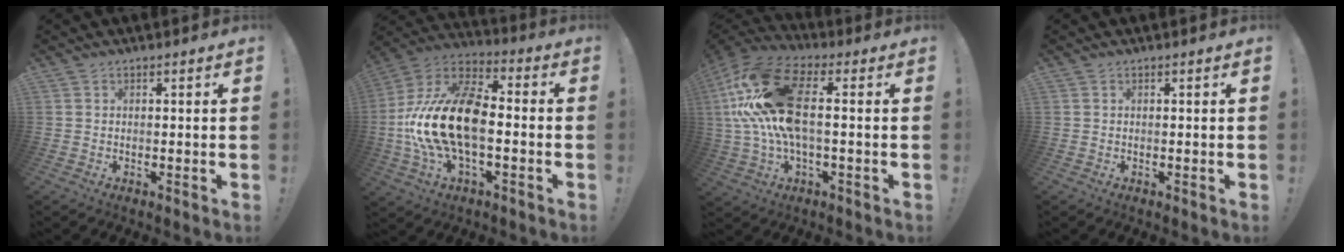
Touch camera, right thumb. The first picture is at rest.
{"total": 21.6, "force": [-2.5, 11.5, 18.1], "torque": [-0.353, 0.026, -0.034]}
{"total": 21.8, "force": [2.3, 10.9, 18.7], "torque": [-0.363, 0.005, 0.041]}
{"total": 0.0}